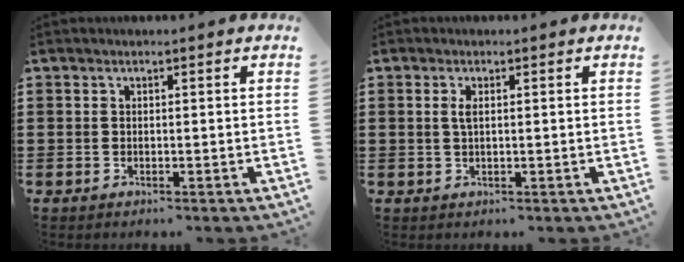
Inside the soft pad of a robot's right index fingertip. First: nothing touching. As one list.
[{"total": 1.5, "force": [0.3, 0.4, 1.4], "torque": [-0.029, 0.004, 0.004]}]